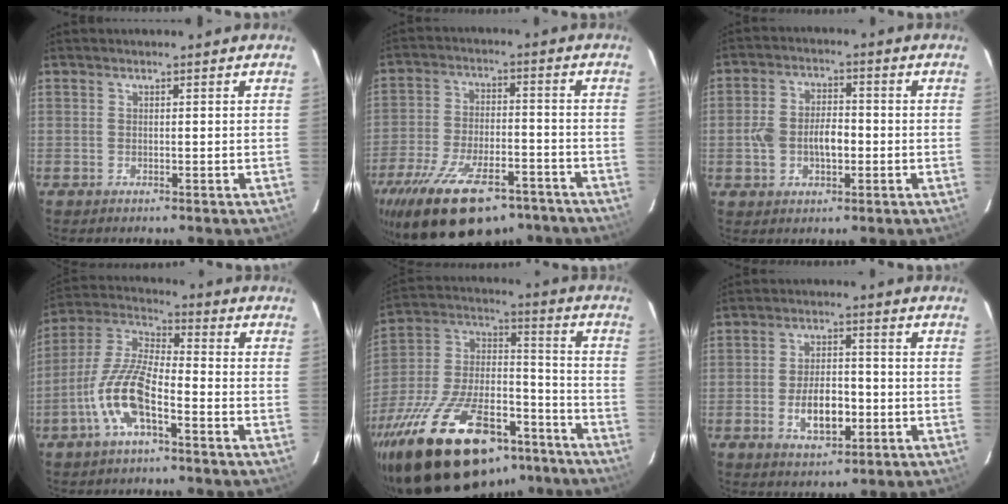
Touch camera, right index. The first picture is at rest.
{"total": 22.3, "force": [-15.6, 9.4, 12.8], "torque": [-0.252, -0.029, -0.238]}
{"total": 7.8, "force": [-1.5, 4.8, 6.0], "torque": [-0.121, 0.012, -0.022]}
{"total": 12.0, "force": [-5.4, 3.4, 10.1], "torque": [-0.219, 0.002, -0.109]}
{"total": 30.0, "force": [-19.9, 13.5, 18.0], "torque": [-0.343, 0.004, -0.309]}
{"total": 8.3, "force": [-2.4, 4.2, 6.8], "torque": [-0.131, 0.004, -0.033]}